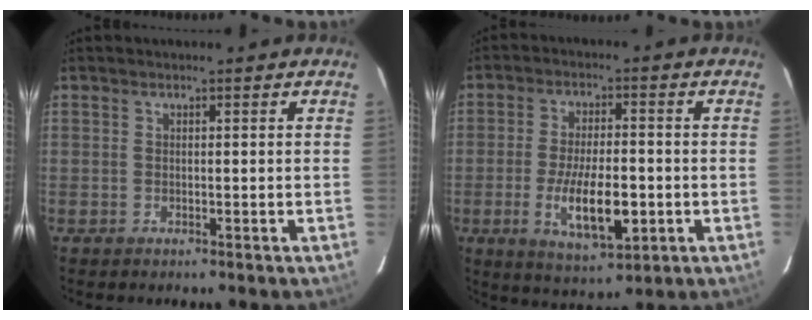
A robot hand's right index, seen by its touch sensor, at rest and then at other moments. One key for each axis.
{"total": 11.7, "fx": -3.2, "fy": 4.2, "fz": 10.5, "tx": -0.203, "ty": -0.017, "tz": -0.048}